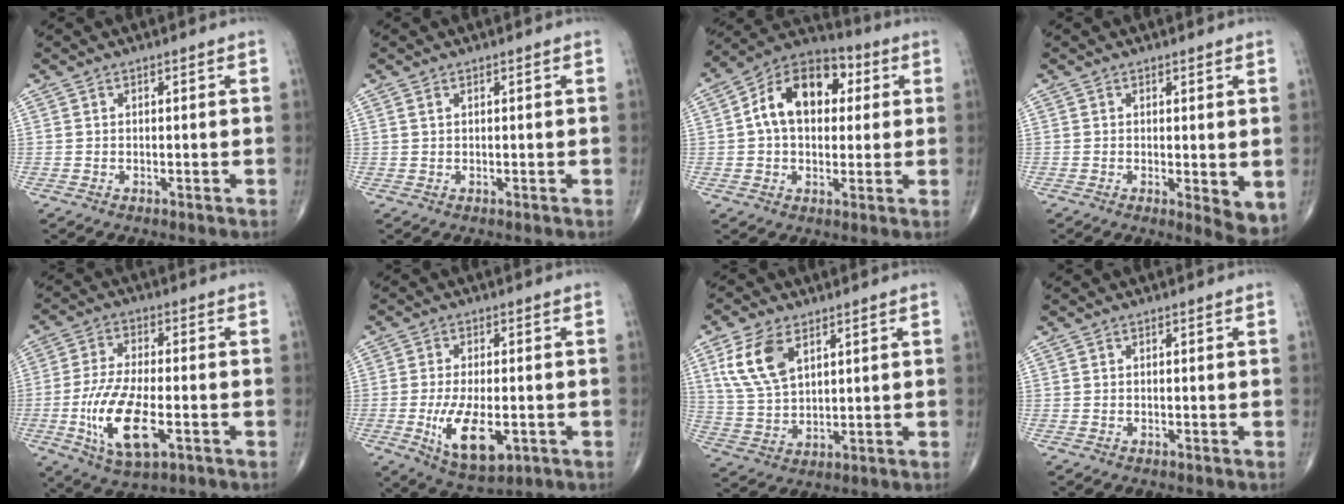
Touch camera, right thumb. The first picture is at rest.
{"total": 0.7, "force": [0.4, 0.4, 0.5], "torque": [-0.011, 0.004, 0.008]}
{"total": 15.0, "force": [2.9, 10.0, 10.8], "torque": [-0.146, 0.024, 0.036]}
{"total": 5.2, "force": [-0.4, 1.7, 4.9], "torque": [-0.061, -0.016, -0.004]}
{"total": 13.5, "force": [-3.7, 5.5, 11.8], "torque": [-0.237, 0.001, -0.063]}
{"total": 10.8, "force": [-2.8, 4.9, 9.2], "torque": [-0.159, -0.012, -0.036]}
{"total": 10.6, "force": [4.8, 5.8, 7.5], "torque": [-0.146, -0.013, 0.101]}
{"total": 0.0}